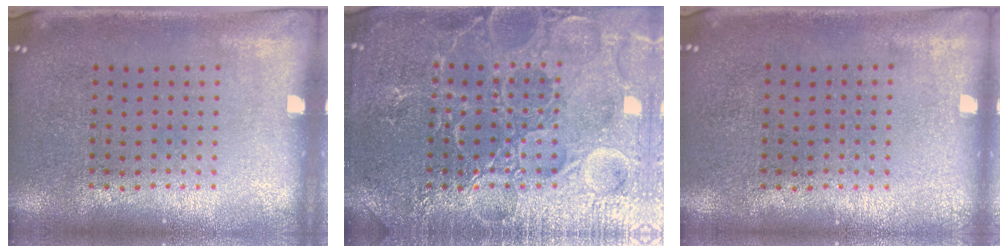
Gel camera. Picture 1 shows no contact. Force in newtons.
{"total": 7.4, "press": 7.4, "slide": 0.9}
{"total": 0.0}